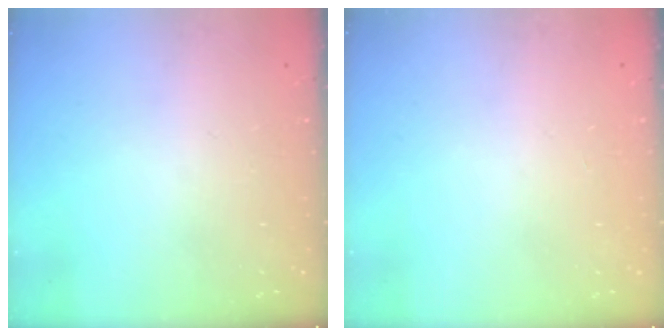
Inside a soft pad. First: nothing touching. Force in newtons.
{"total": 0.0}